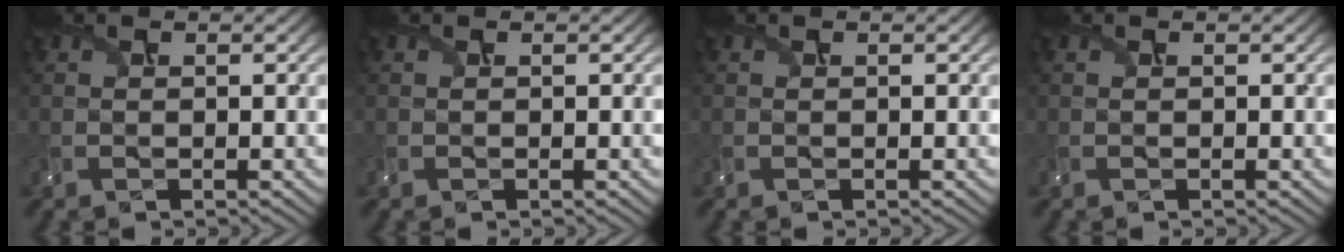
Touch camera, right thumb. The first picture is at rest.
{"total": 0.0}
{"total": 0.0}
{"total": 0.0}